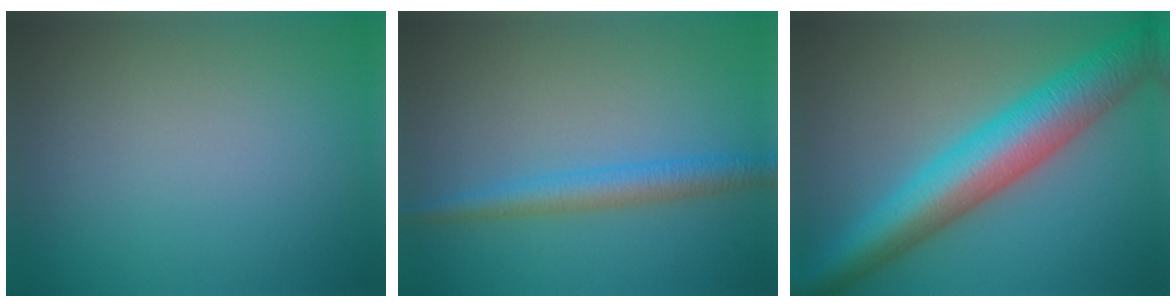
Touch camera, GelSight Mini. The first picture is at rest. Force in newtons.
{"total": 3.0, "press": 3.0, "slide": 0.1}
{"total": 9.2, "press": 9.2, "slide": 0.2}